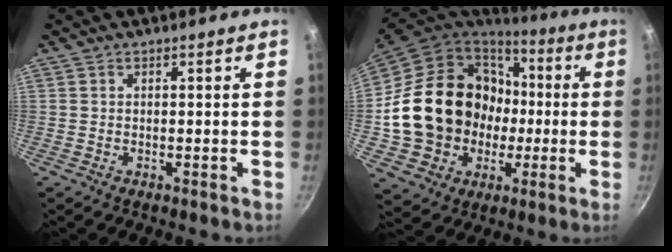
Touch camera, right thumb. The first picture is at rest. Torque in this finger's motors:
{"motor_torque": [0.47, 2.80, 1.66, -1.10, 0.55]}